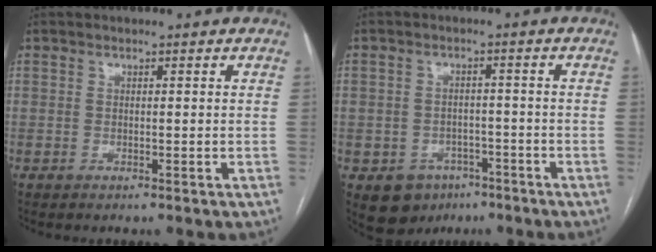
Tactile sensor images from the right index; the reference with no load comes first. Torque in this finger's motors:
{"motor_torque": [-0.27, 0.01, -1.03, -0.17]}